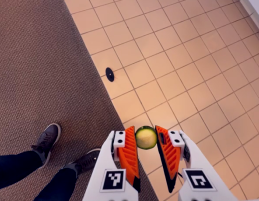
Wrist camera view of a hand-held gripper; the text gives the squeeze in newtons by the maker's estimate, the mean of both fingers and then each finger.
{"total": 7.1, "left": 6.7, "right": 7.4}